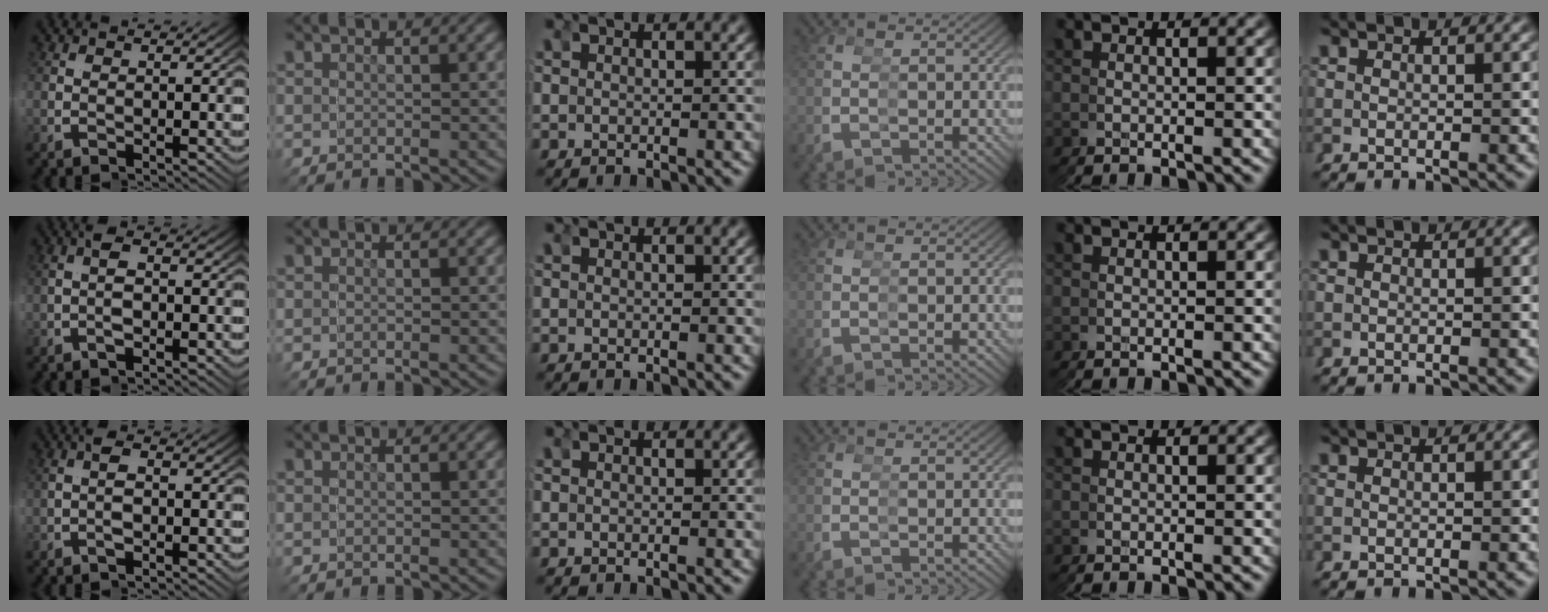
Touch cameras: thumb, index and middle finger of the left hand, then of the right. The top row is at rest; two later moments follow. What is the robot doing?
{"motion": "grasp_and_lifting", "object": "pipette"}